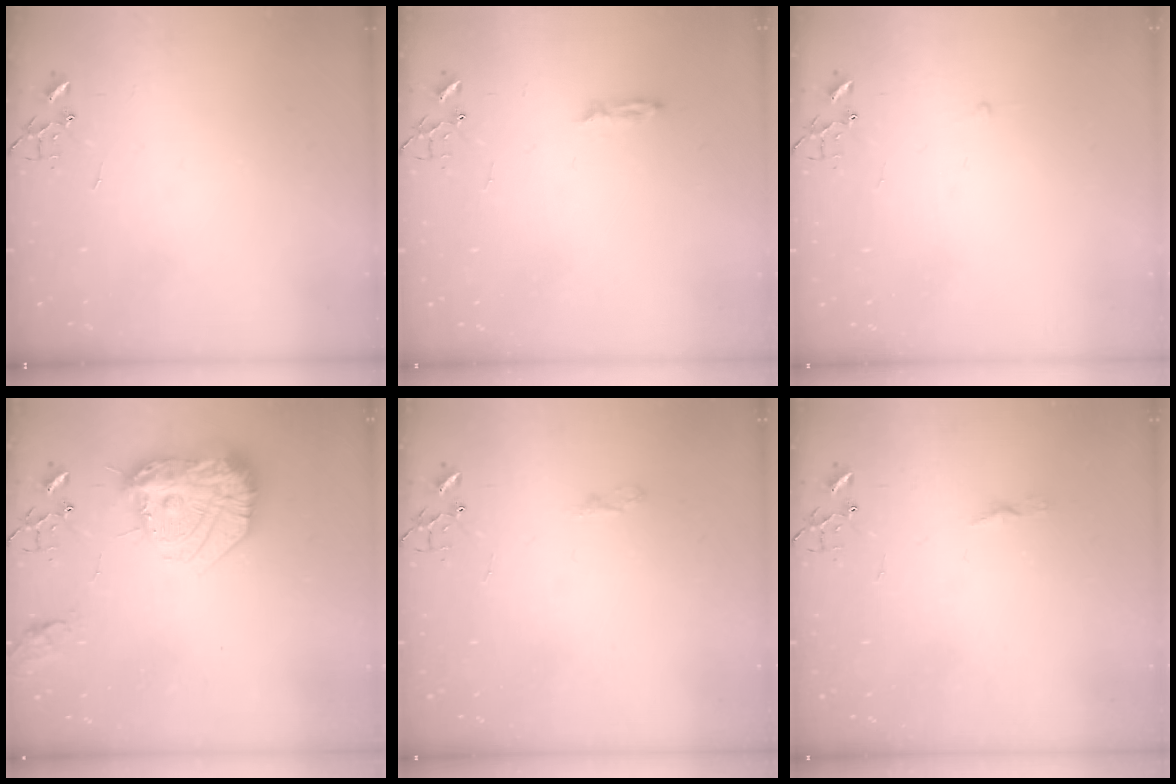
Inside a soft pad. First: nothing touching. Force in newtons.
{"total": 3.2, "press": 3.2, "slide": 0.4}
{"total": 2.3, "press": 2.3, "slide": 0.3}
{"total": 20.7, "press": 20.6, "slide": 1.5}
{"total": 5.0, "press": 4.9, "slide": 0.6}
{"total": 3.8, "press": 3.7, "slide": 0.3}